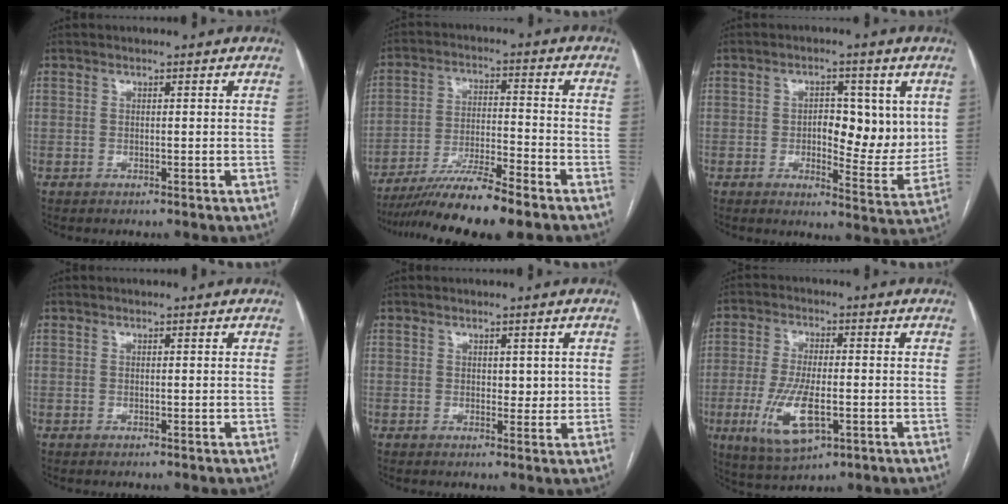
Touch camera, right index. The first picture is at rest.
{"total": 12.2, "force": [-10.1, -0.4, 6.9], "torque": [-0.109, -0.019, -0.172]}
{"total": 10.0, "force": [1.3, 4.4, 8.9], "torque": [-0.107, 0.000, 0.024]}
{"total": 0.0}
{"total": 2.4, "force": [0.6, 1.5, 1.8], "torque": [-0.019, 0.000, 0.008]}
{"total": 10.3, "force": [-3.1, 3.9, 9.0], "torque": [-0.187, -0.010, -0.049]}